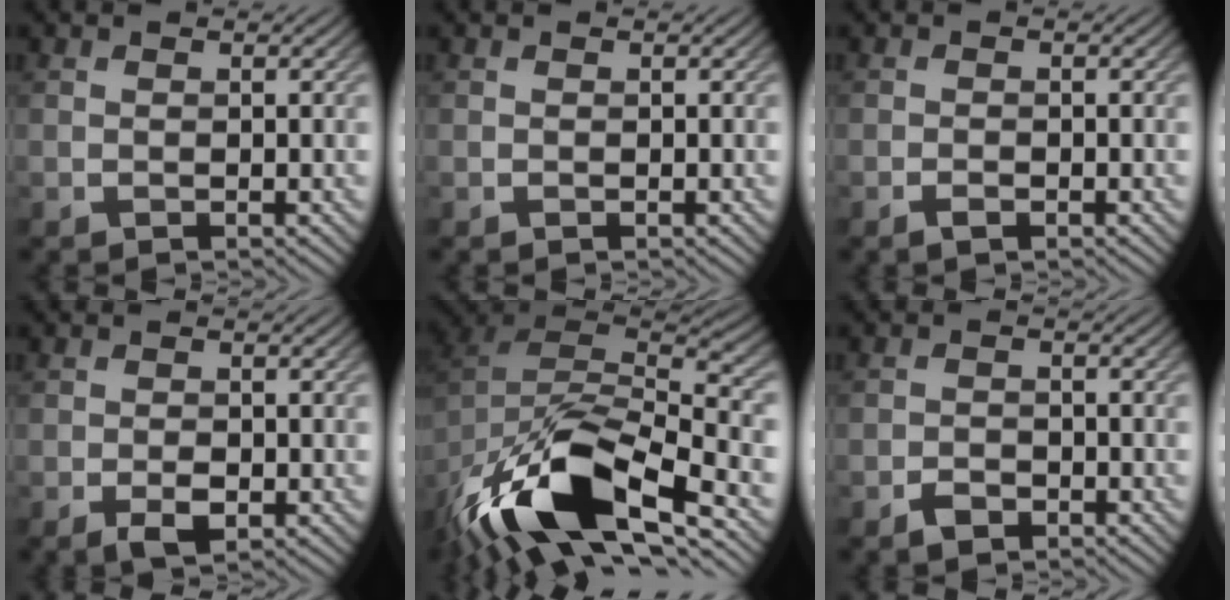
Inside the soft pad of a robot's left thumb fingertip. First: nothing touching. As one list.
[{"total": 0.0}, {"total": 1.2, "force": [-0.8, 0.4, 0.7], "torque": [-0.015, 0.000, -0.015]}, {"total": 2.4, "force": [-1.1, 1.2, 1.8], "torque": [-0.032, -0.003, -0.017]}, {"total": 17.4, "force": [-9.6, 7.6, 12.3], "torque": [-0.269, -0.035, -0.160]}, {"total": 1.9, "force": [-1.4, 1.1, 0.9], "torque": [-0.014, 0.001, -0.027]}]